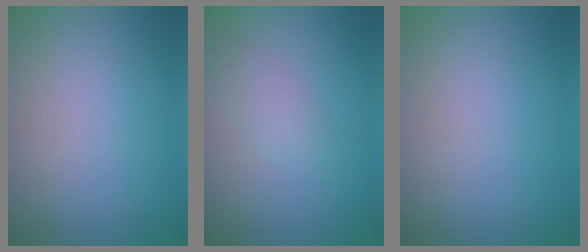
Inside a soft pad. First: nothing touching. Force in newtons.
{"total": 1.9, "press": 1.9, "slide": 0.2}
{"total": 0.0}